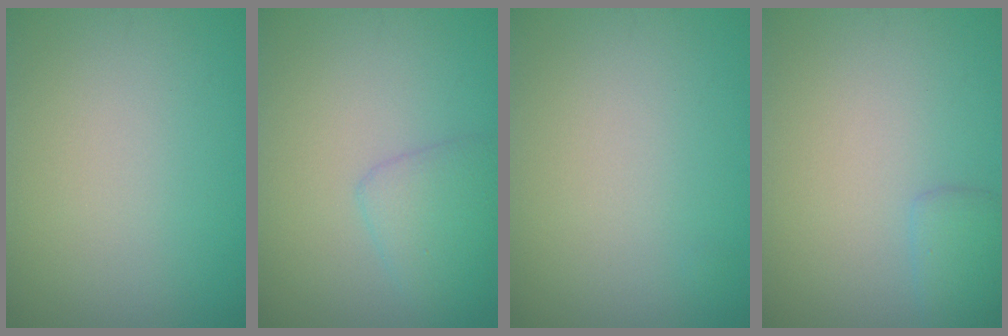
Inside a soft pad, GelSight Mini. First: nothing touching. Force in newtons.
{"total": 2.5, "press": 2.4, "slide": 0.2}
{"total": 0.0}
{"total": 1.6, "press": 1.6, "slide": 0.1}